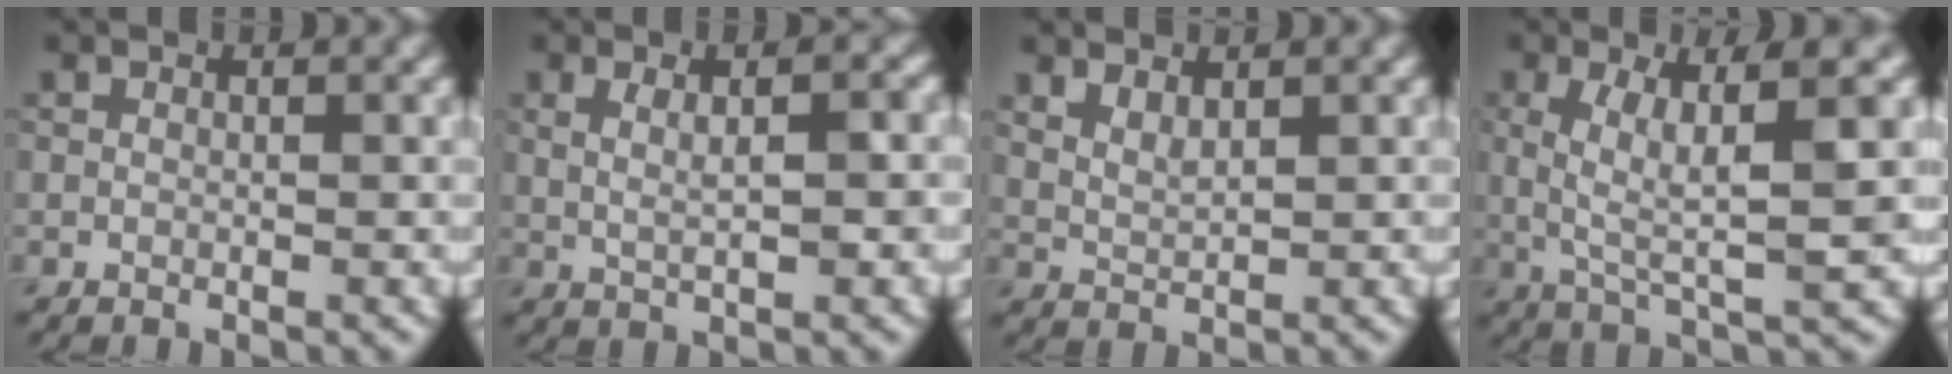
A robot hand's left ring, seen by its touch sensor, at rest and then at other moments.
{"total": 3.4, "force": [0.9, 1.0, 3.1], "torque": [-0.042, -0.003, 0.011]}
{"total": 1.8, "force": [1.4, 0.6, 1.0], "torque": [-0.024, -0.003, 0.032]}
{"total": 6.5, "force": [1.1, 1.3, 6.2], "torque": [-0.116, 0.002, 0.023]}